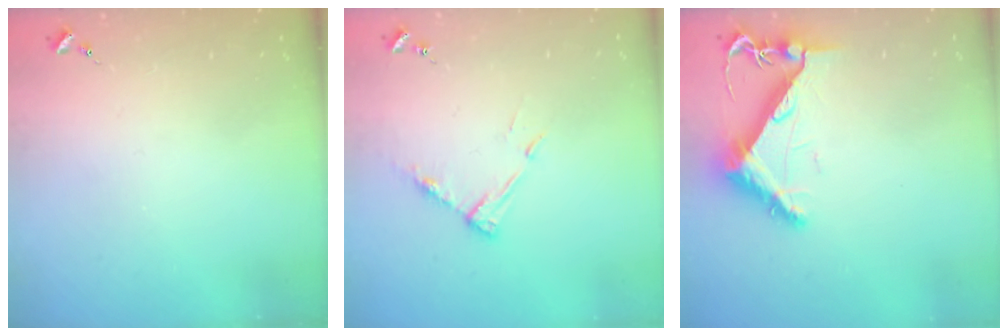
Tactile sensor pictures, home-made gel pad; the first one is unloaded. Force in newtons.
{"total": 8.1, "press": 8.1, "slide": 0.6}
{"total": 8.3, "press": 8.2, "slide": 1.0}